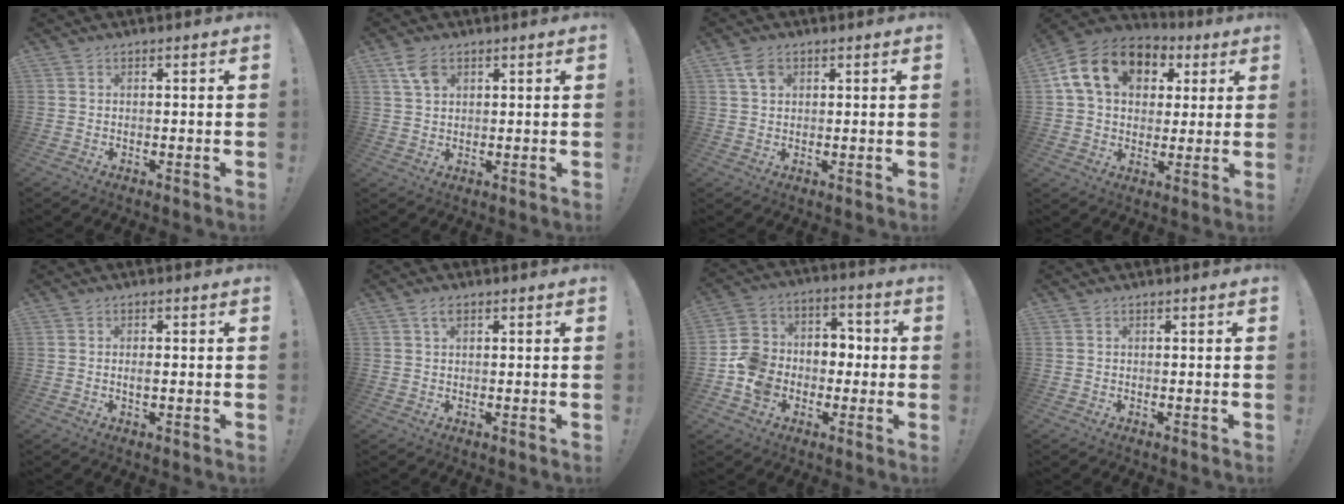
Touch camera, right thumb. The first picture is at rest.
{"total": 5.3, "force": [2.8, 3.2, 3.1], "torque": [-0.049, -0.006, 0.054]}
{"total": 4.1, "force": [2.0, 2.8, 2.2], "torque": [-0.039, 0.002, 0.038]}
{"total": 17.0, "force": [6.2, 12.1, 10.2], "torque": [-0.169, -0.001, 0.117]}
{"total": 1.3, "force": [-0.3, 0.3, 1.2], "torque": [-0.017, -0.001, -0.007]}
{"total": 2.7, "force": [1.4, 1.3, 1.9], "torque": [-0.034, 0.000, 0.022]}
{"total": 13.1, "force": [-4.6, 11.3, 4.7], "torque": [-0.067, 0.042, -0.075]}
{"total": 0.0}